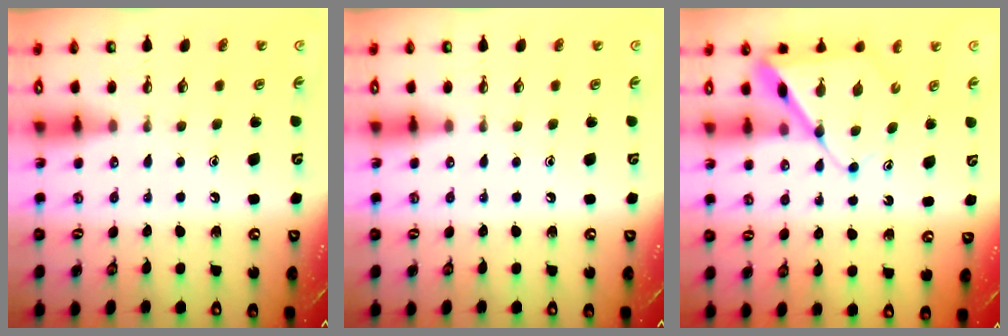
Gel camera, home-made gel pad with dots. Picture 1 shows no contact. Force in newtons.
{"total": 0.0}
{"total": 9.7, "press": 9.7, "slide": 0.7}